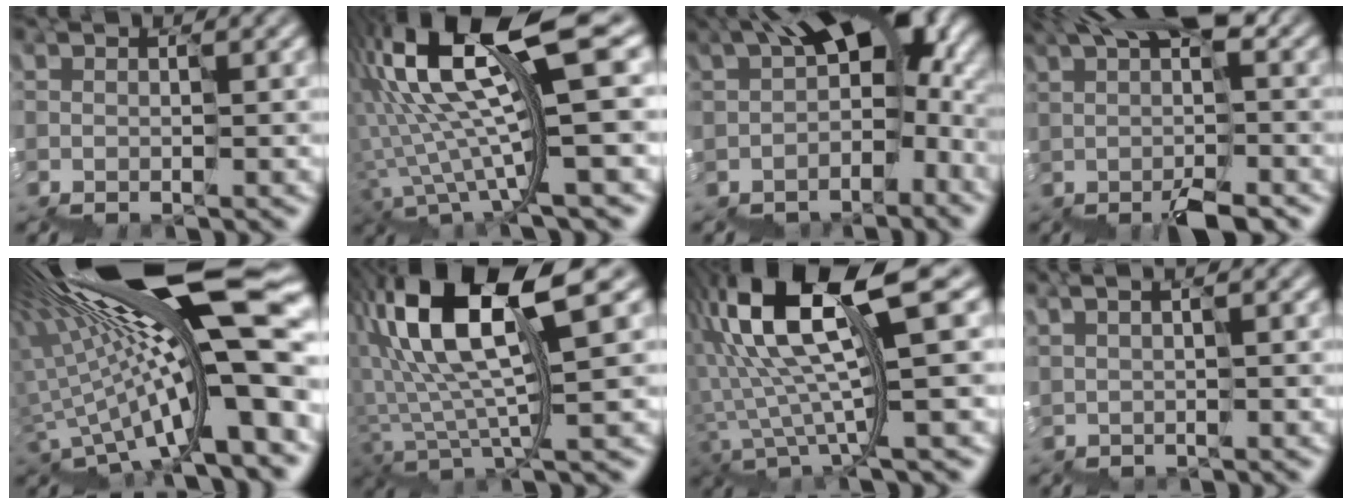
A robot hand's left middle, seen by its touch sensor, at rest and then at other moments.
{"total": 12.3, "force": [2.2, 2.2, 11.8], "torque": [-0.233, 0.029, 0.052]}
{"total": 10.0, "force": [-0.7, 5.3, 8.5], "torque": [-0.149, 0.008, -0.005]}
{"total": 7.2, "force": [0.6, 2.4, 6.8], "torque": [-0.089, 0.024, 0.013]}
{"total": 16.7, "force": [4.0, 3.4, 15.9], "torque": [-0.232, -0.004, 0.081]}
{"total": 8.5, "force": [3.5, 2.0, 7.5], "torque": [-0.150, 0.020, 0.072]}
{"total": 10.2, "force": [2.7, 2.2, 9.5], "torque": [-0.193, 0.031, 0.058]}
{"total": 1.1, "force": [1.0, 0.4, 0.2], "torque": [0.006, 0.022, 0.022]}